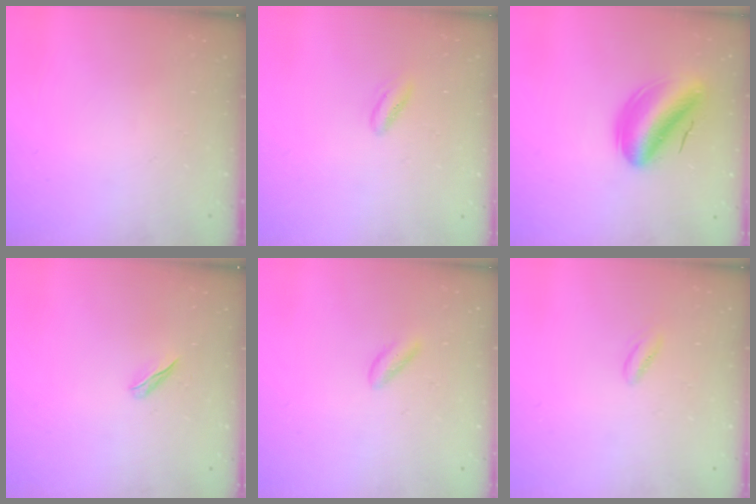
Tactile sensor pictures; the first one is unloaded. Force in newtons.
{"total": 3.5, "press": 3.4, "slide": 0.9}
{"total": 10.4, "press": 10.0, "slide": 2.9}
{"total": 3.4, "press": 3.3, "slide": 0.8}
{"total": 1.4, "press": 1.4, "slide": 0.3}
{"total": 2.7, "press": 2.6, "slide": 0.8}